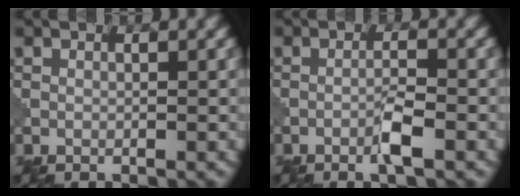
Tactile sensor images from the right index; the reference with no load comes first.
{"total": 2.3, "force": [-1.2, 0.1, 1.9], "torque": [-0.035, 0.006, -0.026]}